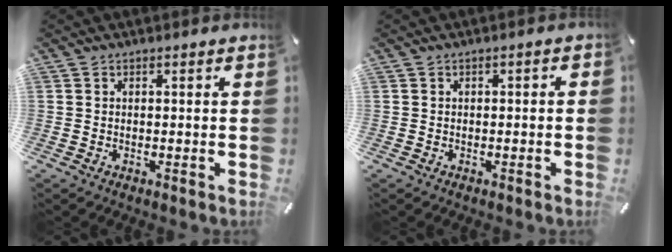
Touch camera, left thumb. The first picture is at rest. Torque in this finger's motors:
{"motor_torque": [-0.16, -0.12, -0.17, 0.14, -0.02]}